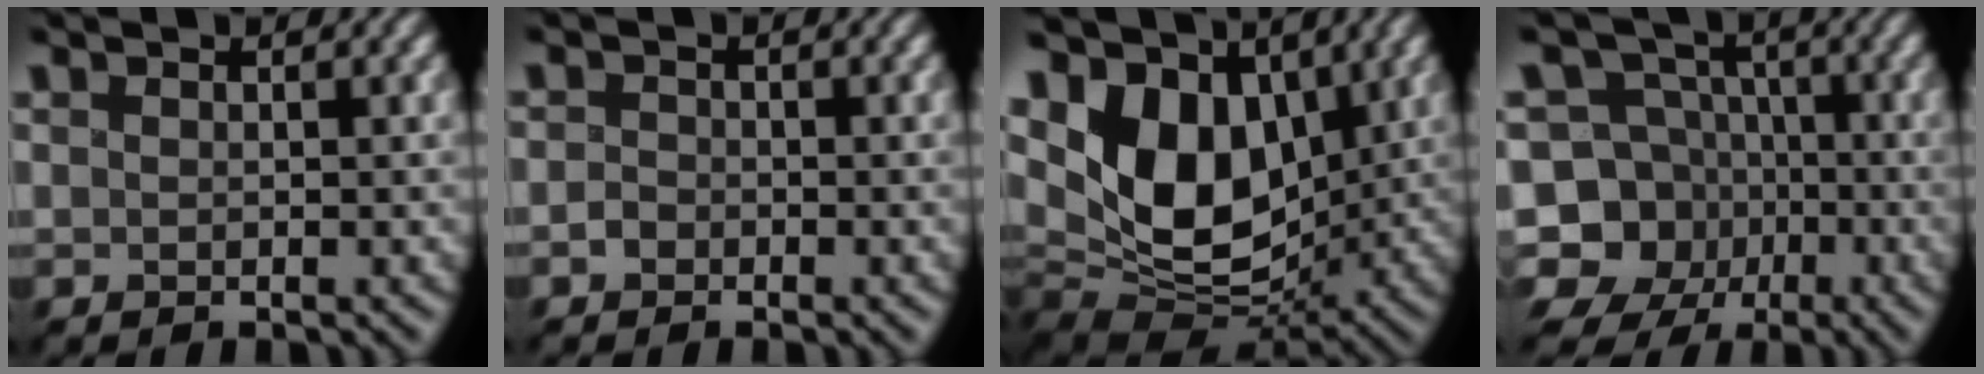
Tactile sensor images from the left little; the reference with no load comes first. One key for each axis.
{"total": 1.2, "fx": -0.9, "fy": 0.8, "fz": 0.2, "tx": 0.004, "ty": -0.001, "tz": -0.025}
{"total": 10.3, "fx": 2.6, "fy": 6.9, "fz": 7.2, "tx": -0.145, "ty": 0.004, "tz": 0.029}
{"total": 11.2, "fx": -4.9, "fy": 9.4, "fz": 3.4, "tx": -0.060, "ty": -0.005, "tz": -0.109}